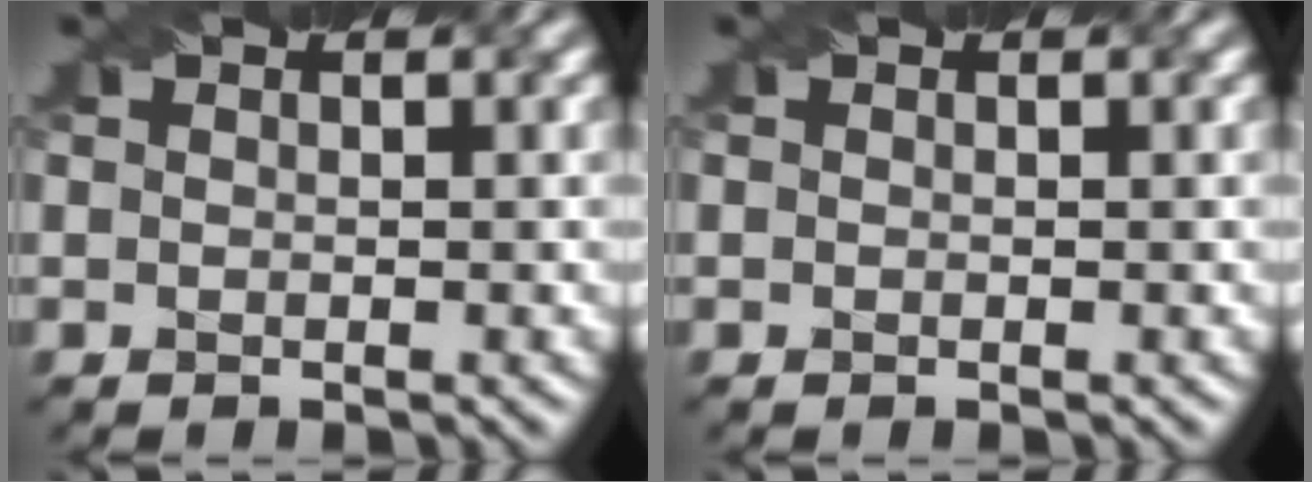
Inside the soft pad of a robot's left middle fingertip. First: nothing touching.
{"total": 0.0}